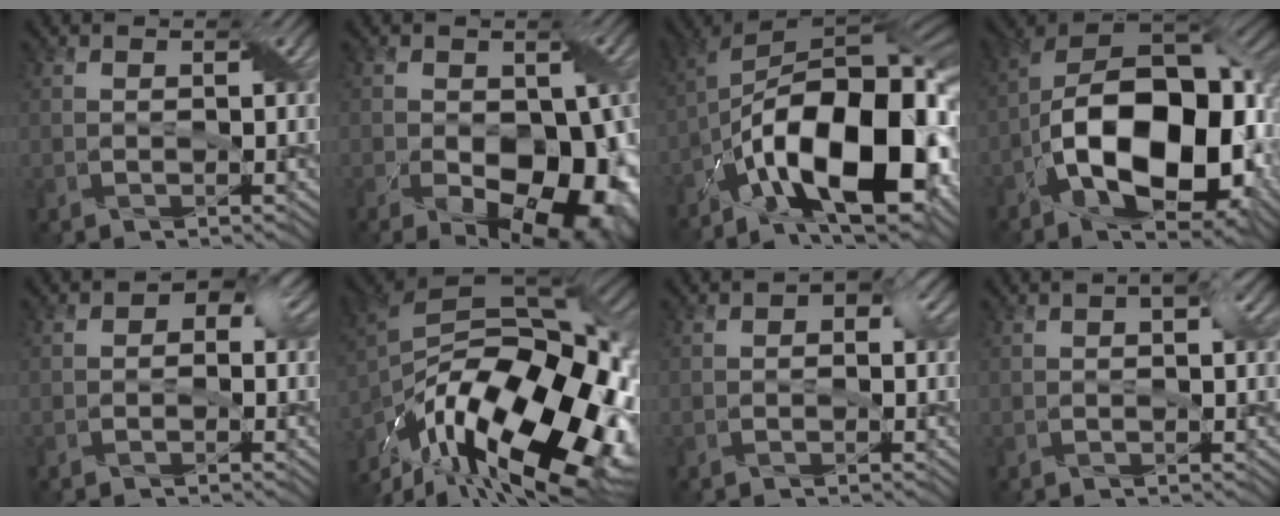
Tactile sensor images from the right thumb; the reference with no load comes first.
{"total": 14.3, "force": [-4.6, 8.7, 10.4], "torque": [-0.137, -0.030, -0.048]}
{"total": 20.6, "force": [-7.7, 8.9, 16.9], "torque": [-0.280, -0.002, -0.130]}
{"total": 18.7, "force": [-4.5, 10.0, 15.1], "torque": [-0.259, -0.008, -0.090]}
{"total": 3.1, "force": [0.0, 2.3, 2.1], "torque": [-0.025, -0.002, -0.006]}
{"total": 20.1, "force": [-10.3, 8.3, 15.1], "torque": [-0.292, -0.024, -0.158]}
{"total": 2.4, "force": [0.3, 1.5, 1.8], "torque": [-0.025, 0.001, -0.003]}
{"total": 2.3, "force": [0.7, 0.9, 2.0], "torque": [-0.033, 0.007, 0.007]}